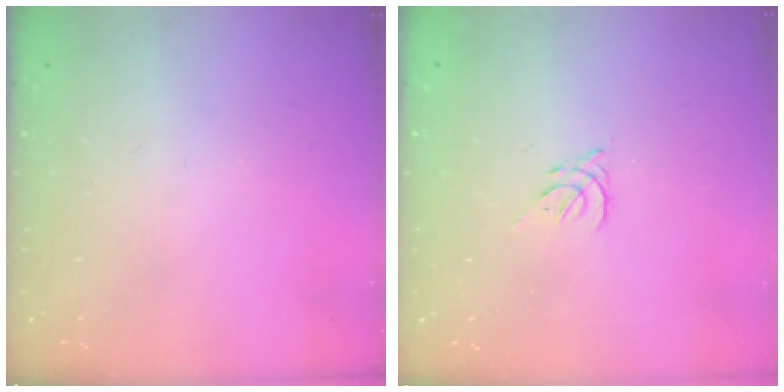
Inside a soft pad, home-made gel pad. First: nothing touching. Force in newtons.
{"total": 1.3, "press": 1.2, "slide": 0.6}